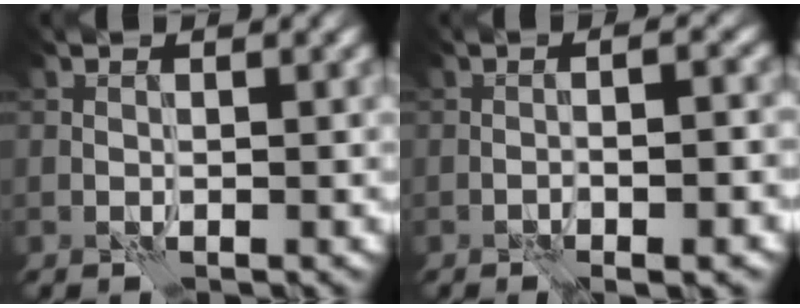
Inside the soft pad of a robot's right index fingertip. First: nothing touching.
{"total": 5.6, "force": [-1.9, 1.8, 5.0], "torque": [-0.044, 0.015, -0.035]}